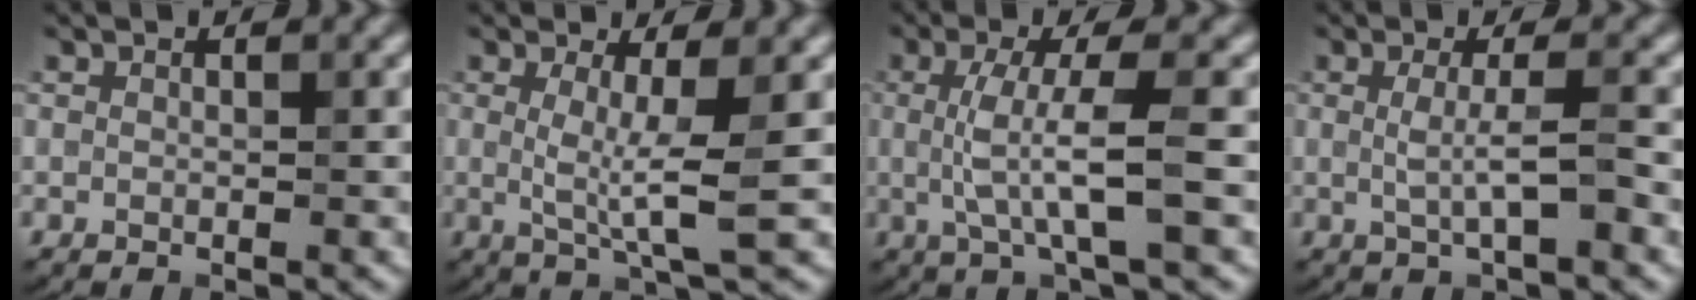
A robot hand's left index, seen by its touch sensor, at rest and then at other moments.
{"total": 4.2, "force": [0.1, 0.6, 4.1], "torque": [-0.080, -0.010, 0.001]}
{"total": 5.0, "force": [-0.1, 1.0, 4.9], "torque": [-0.102, -0.004, -0.001]}
{"total": 2.6, "force": [-0.1, 0.4, 2.6], "torque": [-0.054, -0.005, -0.003]}